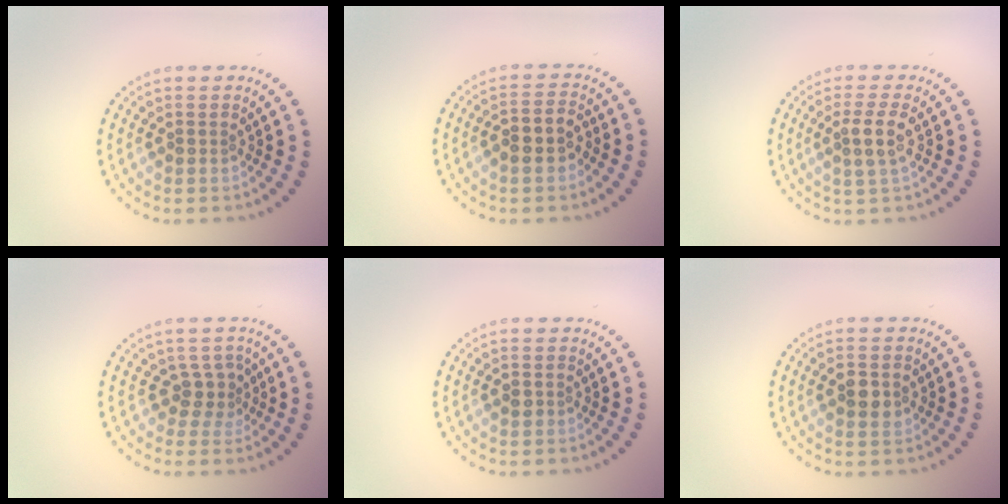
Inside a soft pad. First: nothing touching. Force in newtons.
{"total": 2.7, "press": 2.6, "slide": 1.0}
{"total": 2.4, "press": 2.2, "slide": 1.1}
{"total": 2.0, "press": 1.4, "slide": 1.4}
{"total": 0.7, "press": 0.7, "slide": 0.1}
{"total": 2.0, "press": 2.0, "slide": 0.1}